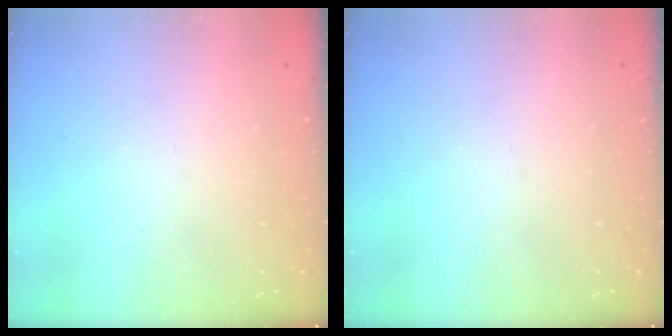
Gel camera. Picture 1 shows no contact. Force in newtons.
{"total": 0.0}